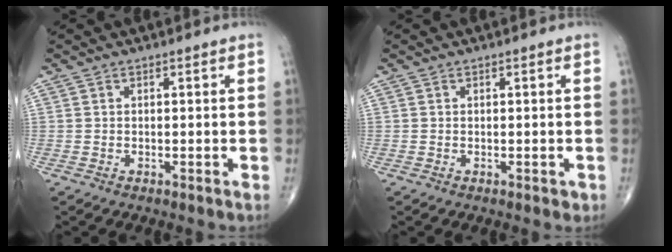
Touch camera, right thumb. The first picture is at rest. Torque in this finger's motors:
{"motor_torque": [-0.15, 0.03, -0.13, -0.06, 0.03]}